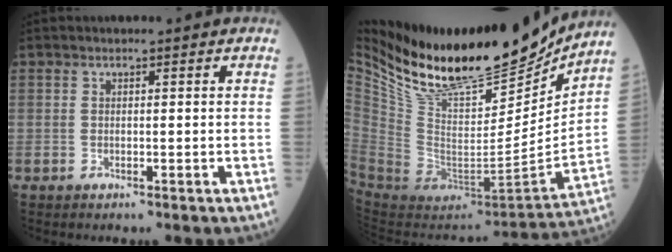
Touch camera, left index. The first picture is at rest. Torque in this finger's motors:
{"motor_torque": [0.89, -1.24, 0.21, 0.06]}